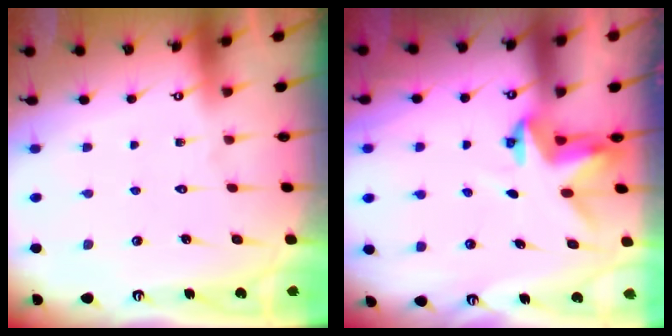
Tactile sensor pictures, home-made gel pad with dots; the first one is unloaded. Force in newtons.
{"total": 3.2, "press": 3.2, "slide": 0.1}